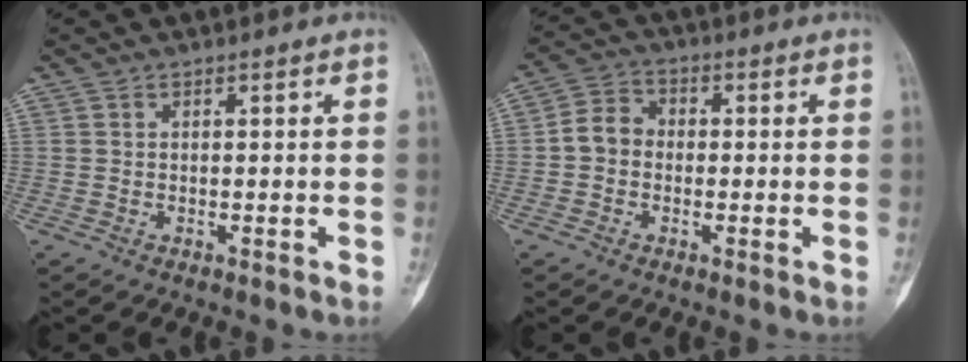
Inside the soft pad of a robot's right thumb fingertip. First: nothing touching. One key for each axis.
{"total": 5.5, "fx": -0.5, "fy": 4.7, "fz": 2.9, "tx": -0.037, "ty": 0.020, "tz": -0.021}